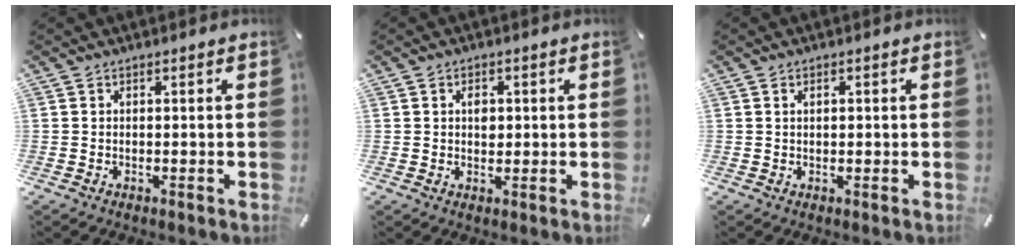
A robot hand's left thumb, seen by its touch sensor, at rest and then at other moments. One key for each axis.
{"total": 2.5, "fx": 0.4, "fy": 1.9, "fz": 1.6, "tx": -0.010, "ty": -0.004, "tz": 0.001}
{"total": 1.0, "fx": 0.3, "fy": 0.7, "fz": 0.8, "tx": -0.016, "ty": 0.005, "tz": 0.004}